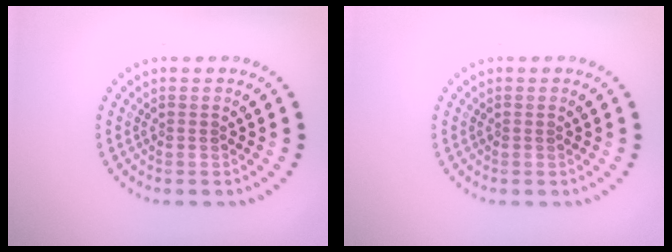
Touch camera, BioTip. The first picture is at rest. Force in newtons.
{"total": 0.0}